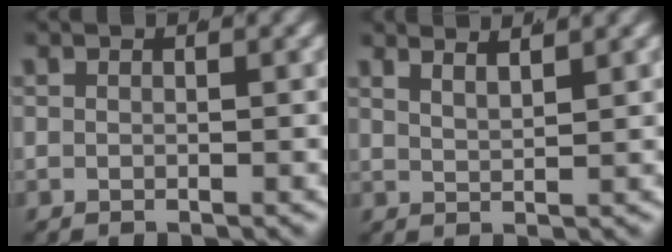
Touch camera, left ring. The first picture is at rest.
{"total": 3.0, "force": [2.6, 0.5, 1.5], "torque": [-0.024, -0.003, 0.049]}